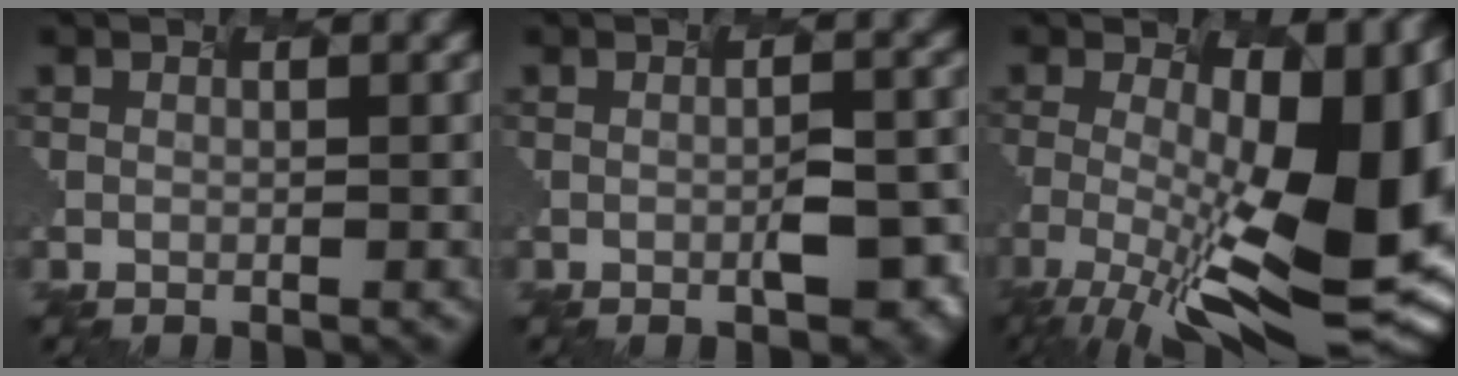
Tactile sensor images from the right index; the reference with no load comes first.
{"total": 3.5, "force": [-1.5, 0.5, 3.1], "torque": [-0.063, -0.017, 0.009]}
{"total": 13.2, "force": [-2.9, 4.4, 12.0], "torque": [-0.193, -0.016, -0.017]}